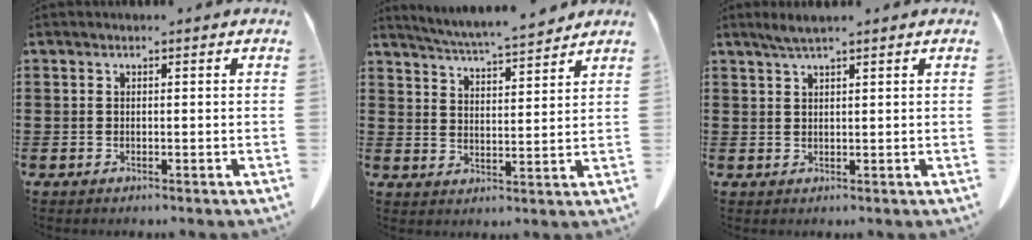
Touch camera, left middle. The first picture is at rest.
{"total": 5.6, "force": [5.4, -0.3, 1.4], "torque": [-0.048, -0.031, 0.094]}
{"total": 2.1, "force": [1.6, 0.1, 1.3], "torque": [-0.028, 0.002, 0.029]}